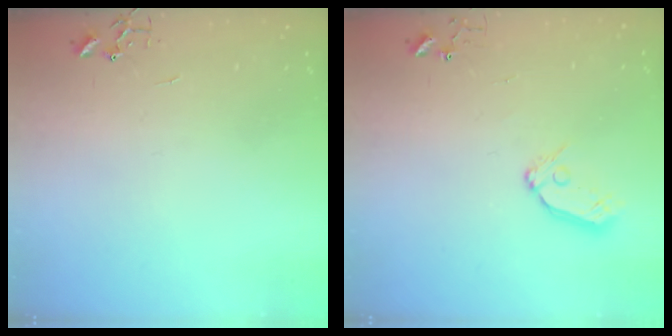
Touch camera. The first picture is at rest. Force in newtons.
{"total": 8.4, "press": 8.4, "slide": 0.8}